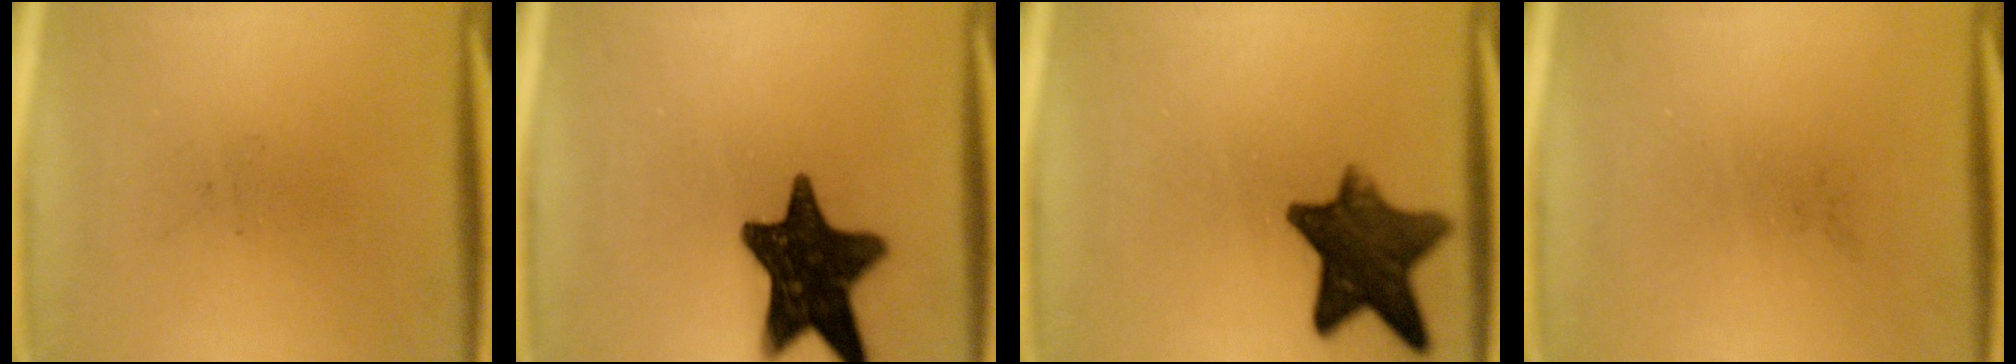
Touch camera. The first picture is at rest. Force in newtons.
{"total": 16.0}
{"total": 11.6}
{"total": 0.0}